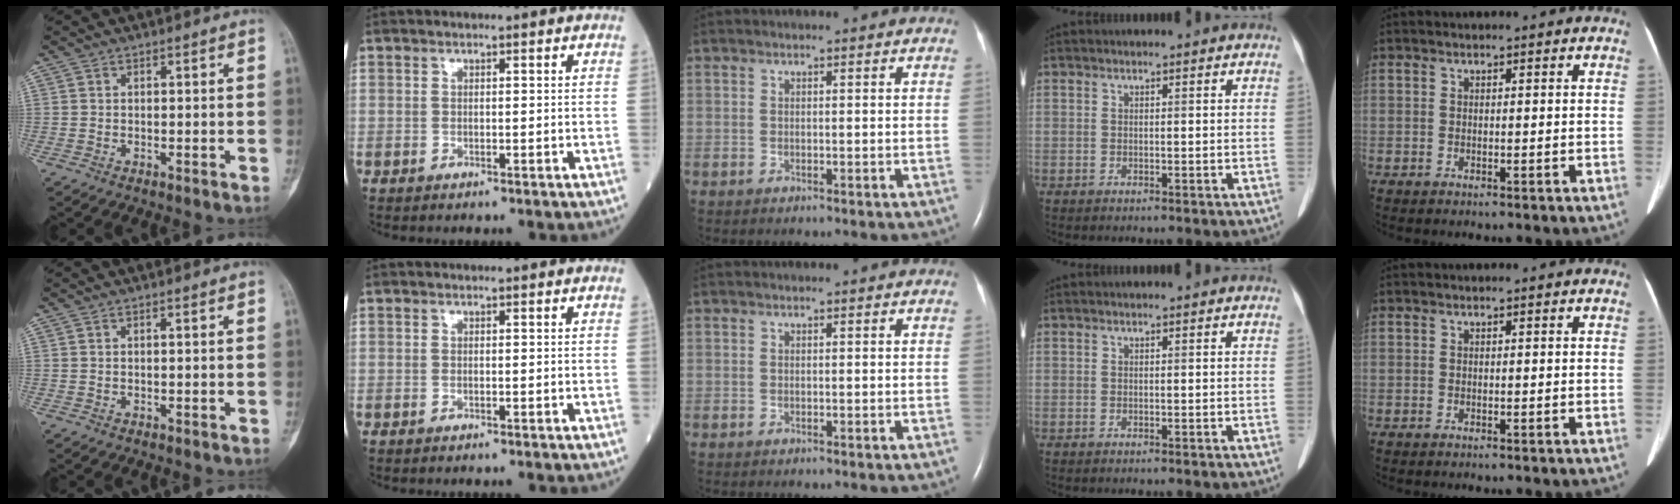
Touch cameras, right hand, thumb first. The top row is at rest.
{}